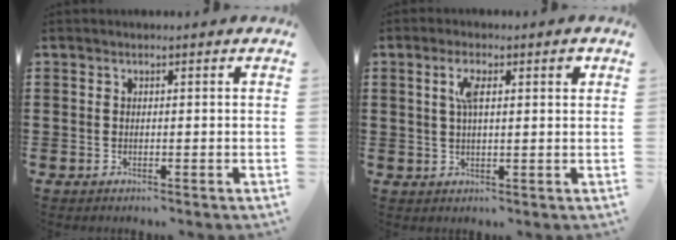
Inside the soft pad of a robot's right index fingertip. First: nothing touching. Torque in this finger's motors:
{"motor_torque": [0.12, 0.04, 0.33, 0.04]}